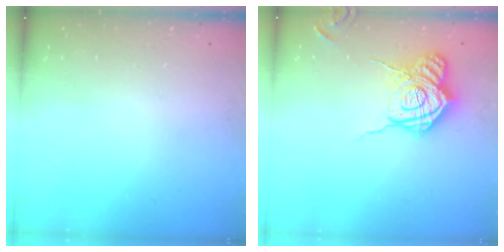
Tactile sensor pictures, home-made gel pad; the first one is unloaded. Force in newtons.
{"total": 18.3, "press": 18.2, "slide": 1.3}